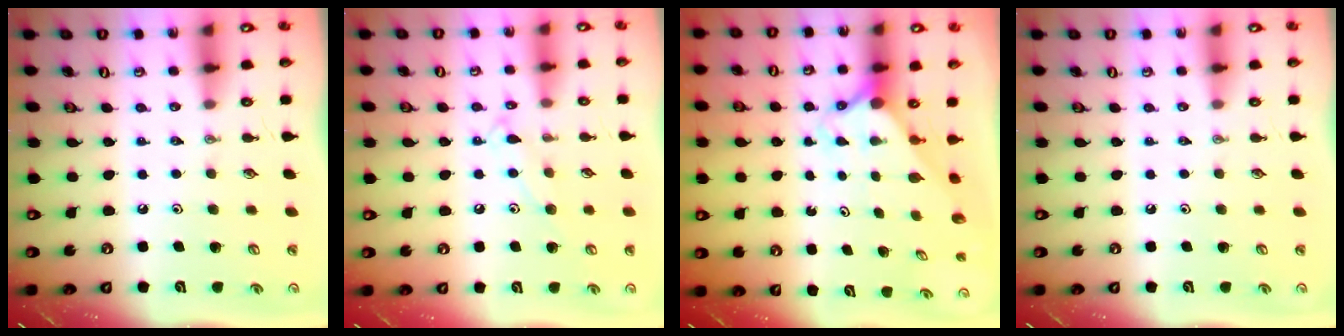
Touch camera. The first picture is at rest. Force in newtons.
{"total": 8.4, "press": 8.3, "slide": 0.7}
{"total": 2.2, "press": 2.2, "slide": 0.1}
{"total": 0.0}